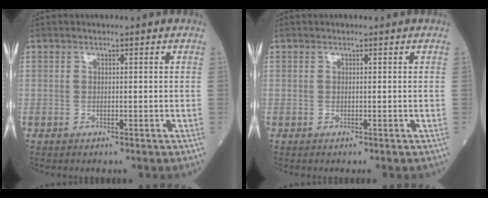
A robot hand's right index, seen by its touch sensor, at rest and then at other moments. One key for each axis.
{"total": 0.0}